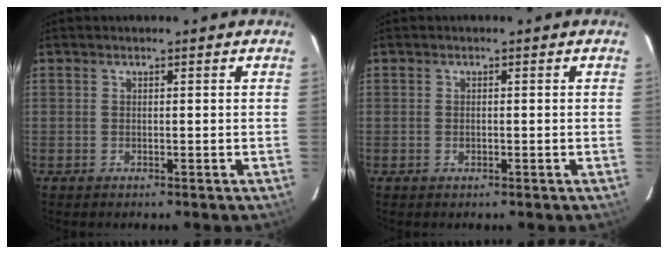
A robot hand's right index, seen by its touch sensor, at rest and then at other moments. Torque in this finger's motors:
{"motor_torque": [-0.06, -0.01, -0.02, 0.00]}